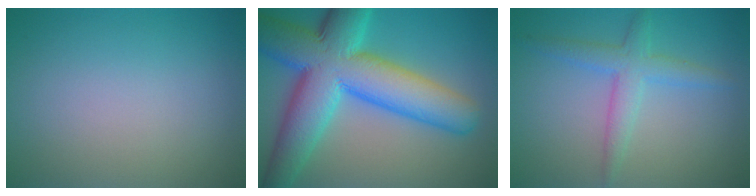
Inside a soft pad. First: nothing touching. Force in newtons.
{"total": 13.1, "press": 13.1, "slide": 0.6}
{"total": 3.0, "press": 3.0, "slide": 0.0}